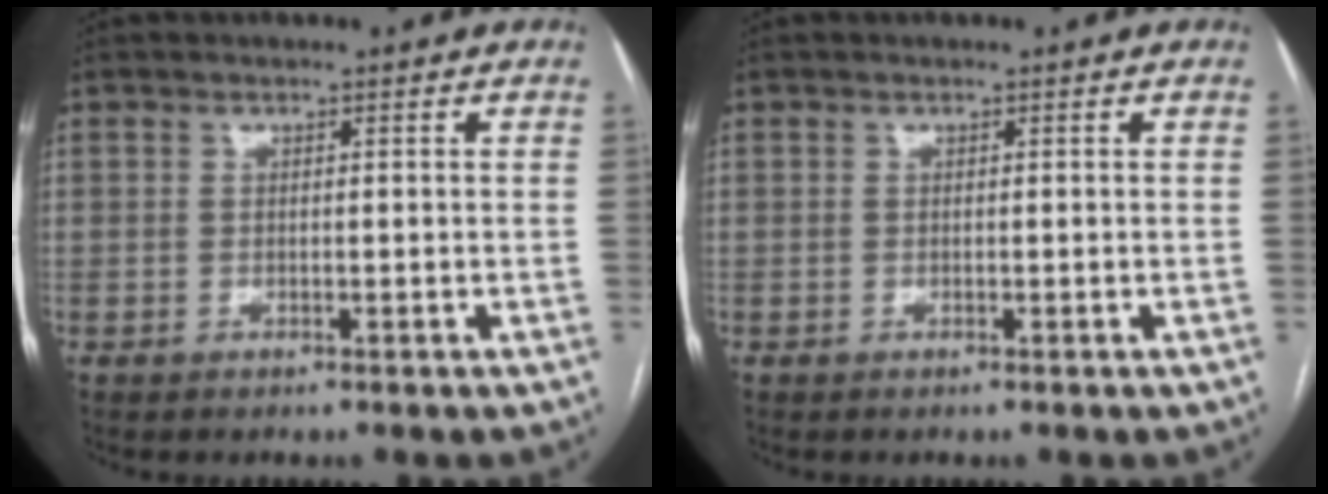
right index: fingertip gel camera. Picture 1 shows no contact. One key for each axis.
{"total": 0.0}